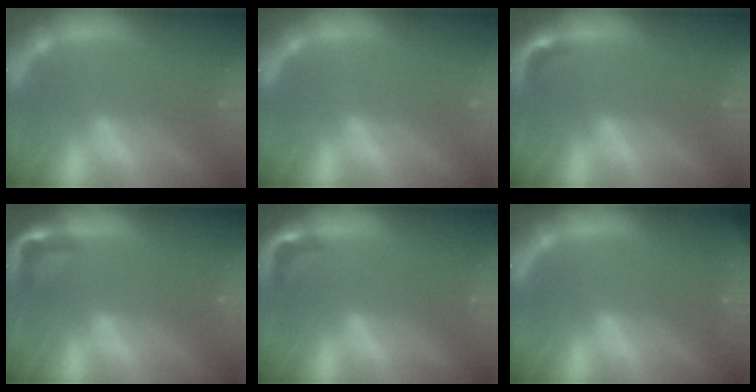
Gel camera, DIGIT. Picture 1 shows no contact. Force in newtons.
{"total": 0.0}
{"total": 1.4}
{"total": 3.5}
{"total": 2.4}
{"total": 1.4}